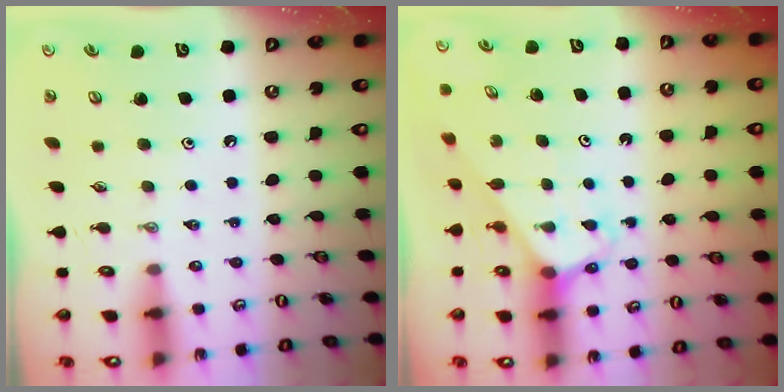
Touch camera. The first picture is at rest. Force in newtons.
{"total": 3.1, "press": 3.1, "slide": 0.2}